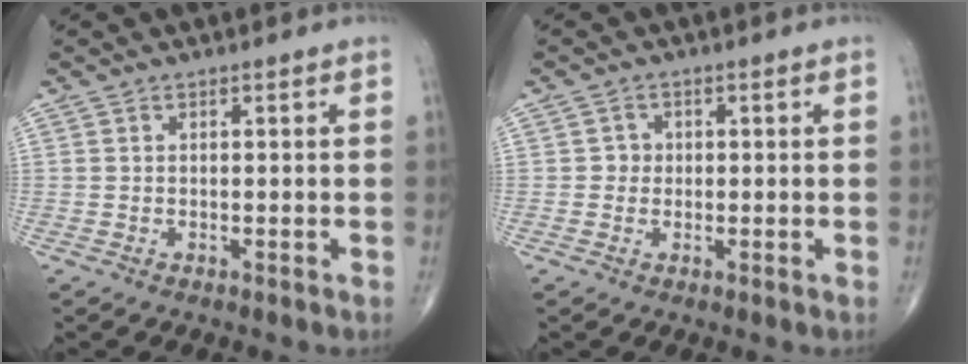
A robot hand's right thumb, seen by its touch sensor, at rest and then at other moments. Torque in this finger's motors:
{"motor_torque": [0.47, 0.28, 0.25, -0.09, -0.02]}